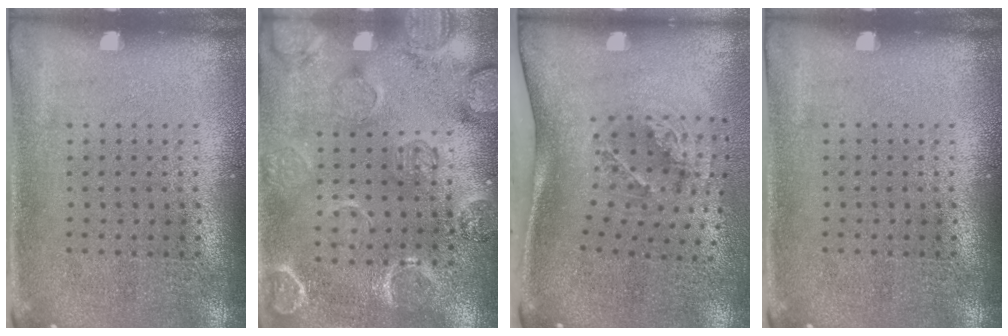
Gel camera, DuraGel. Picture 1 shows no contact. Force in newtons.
{"total": 2.4, "press": 2.2, "slide": 0.8}
{"total": 1.9, "press": 1.2, "slide": 1.4}
{"total": 0.0}